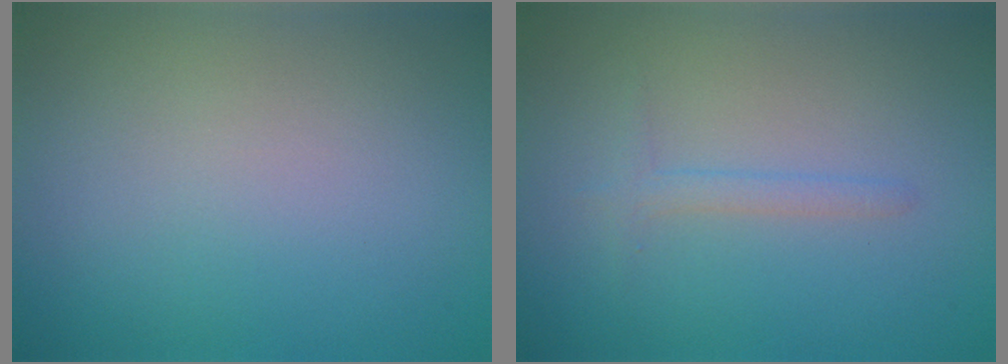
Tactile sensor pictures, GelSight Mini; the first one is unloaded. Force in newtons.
{"total": 1.2, "press": 1.2, "slide": 0.1}